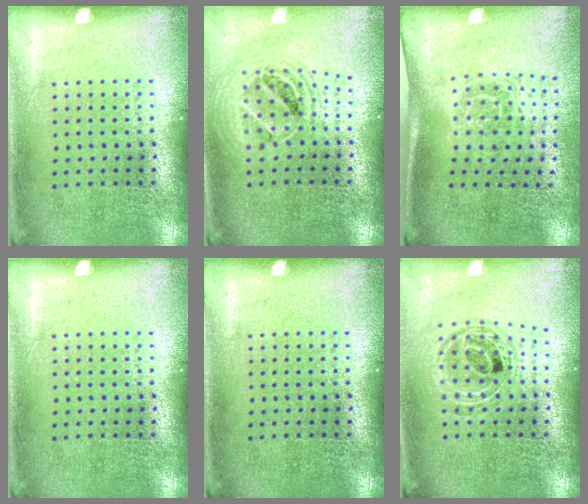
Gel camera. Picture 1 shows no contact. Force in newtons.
{"total": 1.8, "press": 1.5, "slide": 1.1}
{"total": 1.7, "press": 1.1, "slide": 1.3}
{"total": 0.0}
{"total": 0.0}
{"total": 0.7, "press": 0.7, "slide": 0.2}